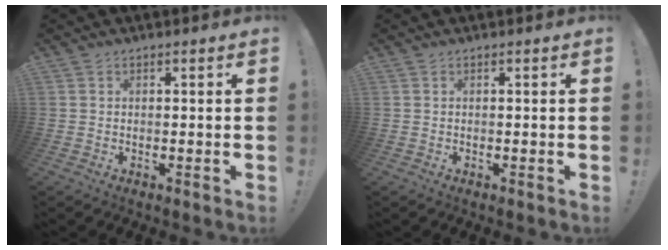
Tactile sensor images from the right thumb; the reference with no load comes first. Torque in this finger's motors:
{"motor_torque": [-0.10, 0.04, -0.12, 0.14, 0.00]}